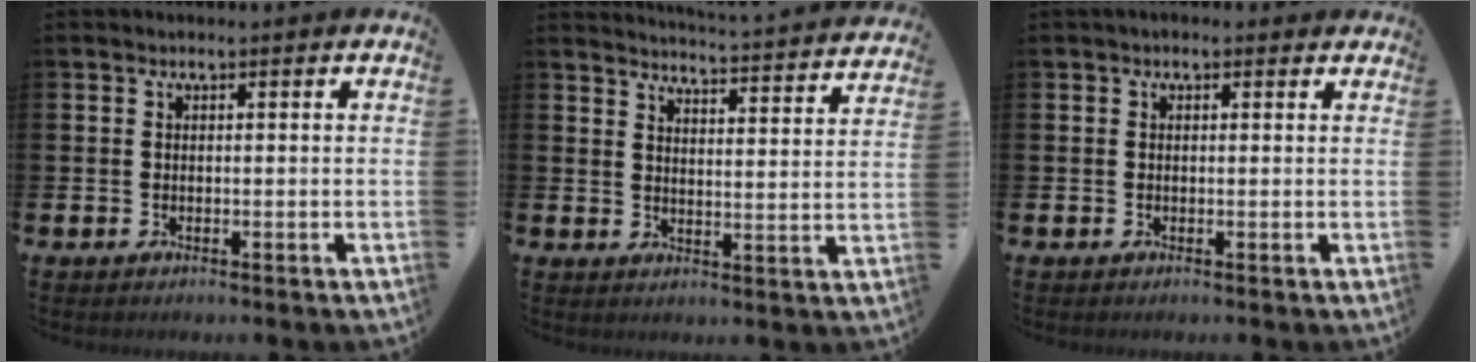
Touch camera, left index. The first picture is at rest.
{"total": 4.5, "force": [4.5, -0.6, 0.4], "torque": [-0.016, -0.043, 0.073]}
{"total": 0.6, "force": [0.2, 0.5, 0.3], "torque": [-0.001, 0.006, 0.001]}